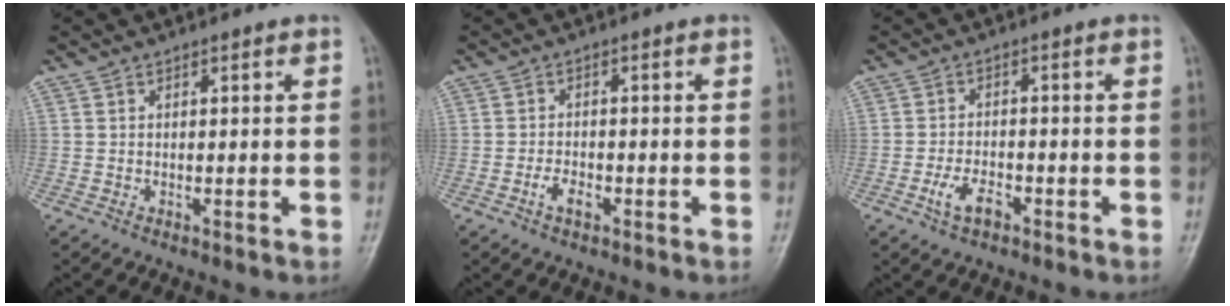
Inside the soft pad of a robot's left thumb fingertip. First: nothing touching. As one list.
[{"total": 2.8, "force": [-1.4, 1.5, 1.9], "torque": [-0.035, 0.009, -0.025]}, {"total": 4.4, "force": [-2.3, 2.3, 3.0], "torque": [-0.058, 0.013, -0.041]}]